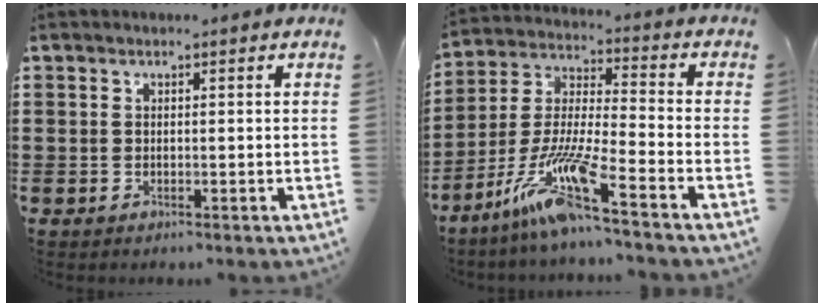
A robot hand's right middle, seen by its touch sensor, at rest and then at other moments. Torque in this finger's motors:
{"motor_torque": [1.25, -0.89, 0.88, 0.21]}